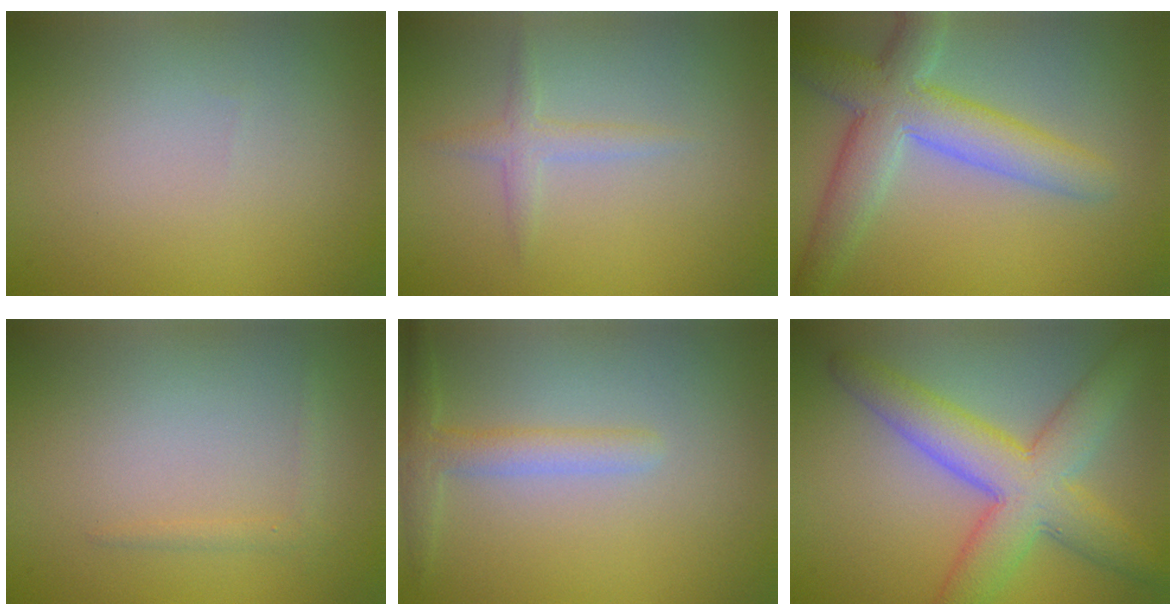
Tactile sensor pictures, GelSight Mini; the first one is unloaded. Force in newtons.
{"total": 1.5, "press": 1.5, "slide": 0.1}
{"total": 6.4, "press": 6.4, "slide": 0.5}
{"total": 1.1, "press": 1.1, "slide": 0.1}
{"total": 2.4, "press": 2.4, "slide": 0.2}
{"total": 7.4, "press": 7.3, "slide": 0.4}